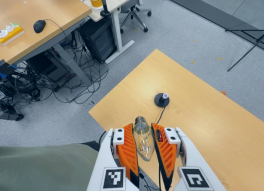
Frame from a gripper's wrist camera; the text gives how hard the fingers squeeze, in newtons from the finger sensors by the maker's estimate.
{"total": 20.8, "left": 22.8, "right": 18.9}